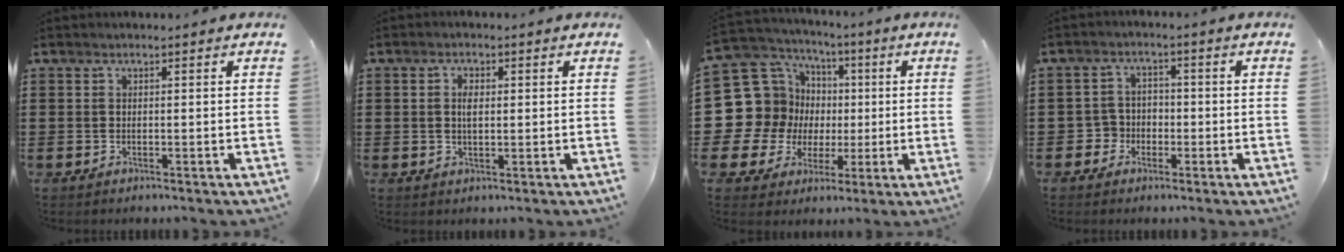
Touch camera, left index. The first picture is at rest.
{"total": 2.2, "force": [0.5, 1.1, 1.9], "torque": [-0.040, 0.008, 0.007]}
{"total": 14.2, "force": [-0.7, 13.6, 4.1], "torque": [-0.157, -0.018, 0.007]}
{"total": 3.3, "force": [-1.4, 2.9, 0.9], "torque": [-0.028, 0.007, -0.032]}